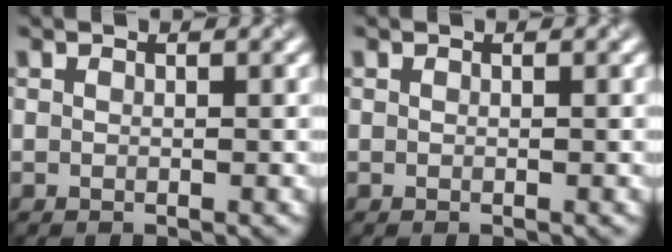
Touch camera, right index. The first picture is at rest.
{"total": 0.0}